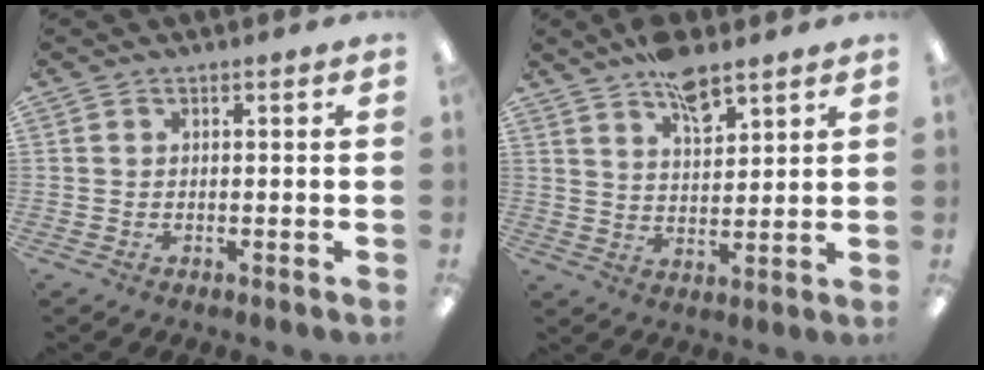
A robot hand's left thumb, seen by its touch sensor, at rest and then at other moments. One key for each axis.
{"total": 8.6, "fx": 6.4, "fy": 3.5, "fz": 4.6, "tx": -0.075, "ty": -0.034, "tz": 0.112}